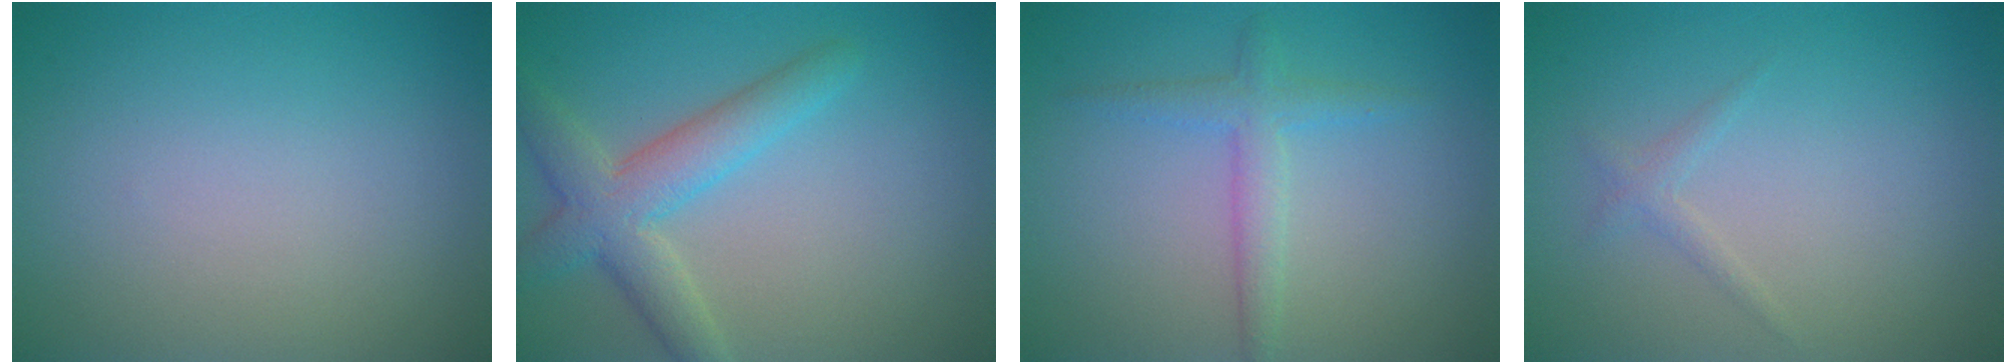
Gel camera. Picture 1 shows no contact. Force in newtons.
{"total": 4.6, "press": 4.6, "slide": 0.2}
{"total": 2.3, "press": 2.3, "slide": 0.1}
{"total": 0.9, "press": 0.9, "slide": 0.1}